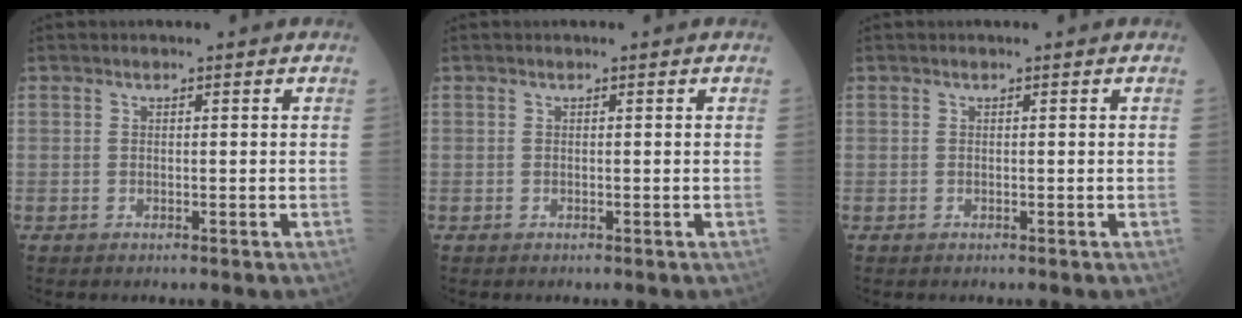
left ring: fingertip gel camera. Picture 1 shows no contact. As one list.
[{"total": 0.0}, {"total": 0.0}]